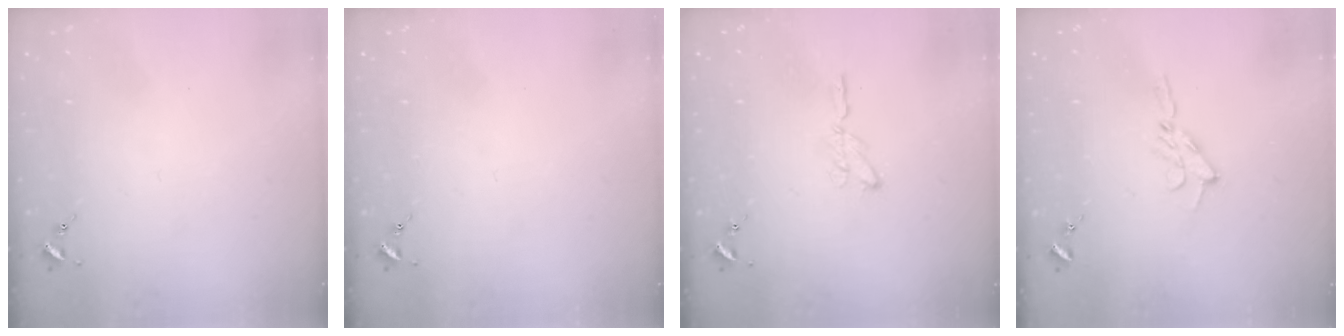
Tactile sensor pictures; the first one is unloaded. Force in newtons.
{"total": 0.0}
{"total": 4.0, "press": 4.0, "slide": 0.4}
{"total": 5.1, "press": 5.0, "slide": 0.7}